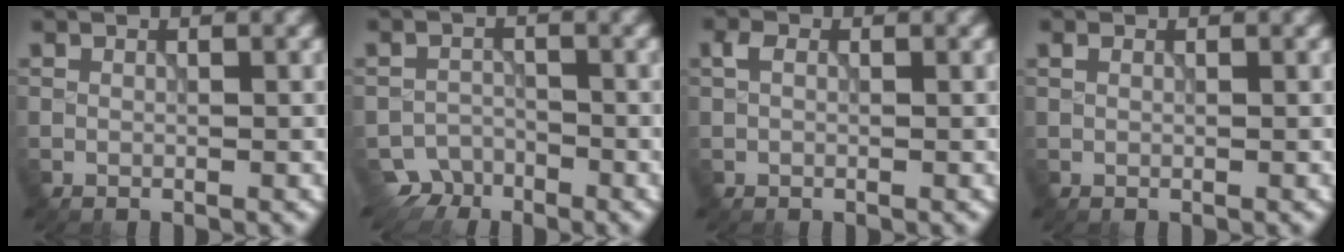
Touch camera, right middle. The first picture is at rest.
{"total": 3.1, "force": [-2.6, 1.7, 0.1], "torque": [0.013, -0.002, -0.042]}
{"total": 1.7, "force": [0.4, 1.2, 1.1], "torque": [-0.021, 0.002, 0.004]}
{"total": 0.7, "force": [0.3, 0.5, 0.4], "torque": [-0.010, 0.000, 0.007]}